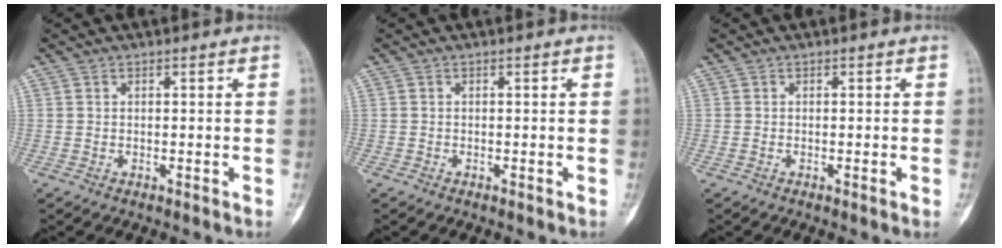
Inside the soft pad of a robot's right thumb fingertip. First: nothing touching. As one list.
[{"total": 0.0}, {"total": 0.7, "force": [-0.2, -0.1, 0.6], "torque": [-0.009, -0.001, -0.002]}]